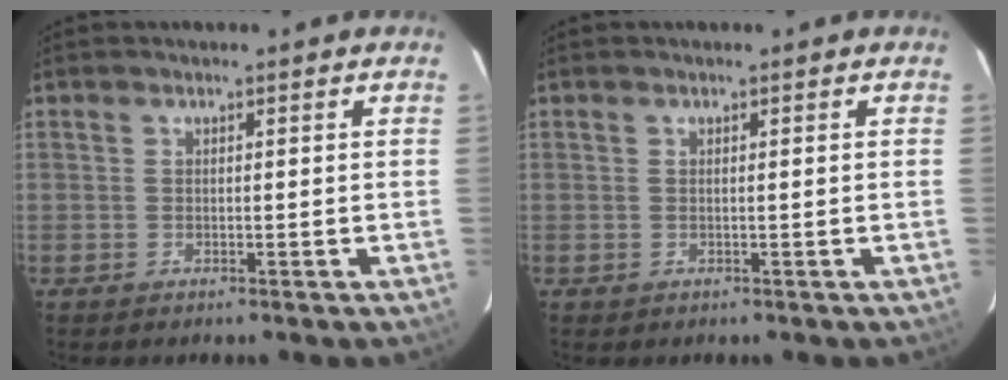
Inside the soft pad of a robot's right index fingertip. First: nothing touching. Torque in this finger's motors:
{"motor_torque": [-0.04, -0.02, 0.03, 0.01]}